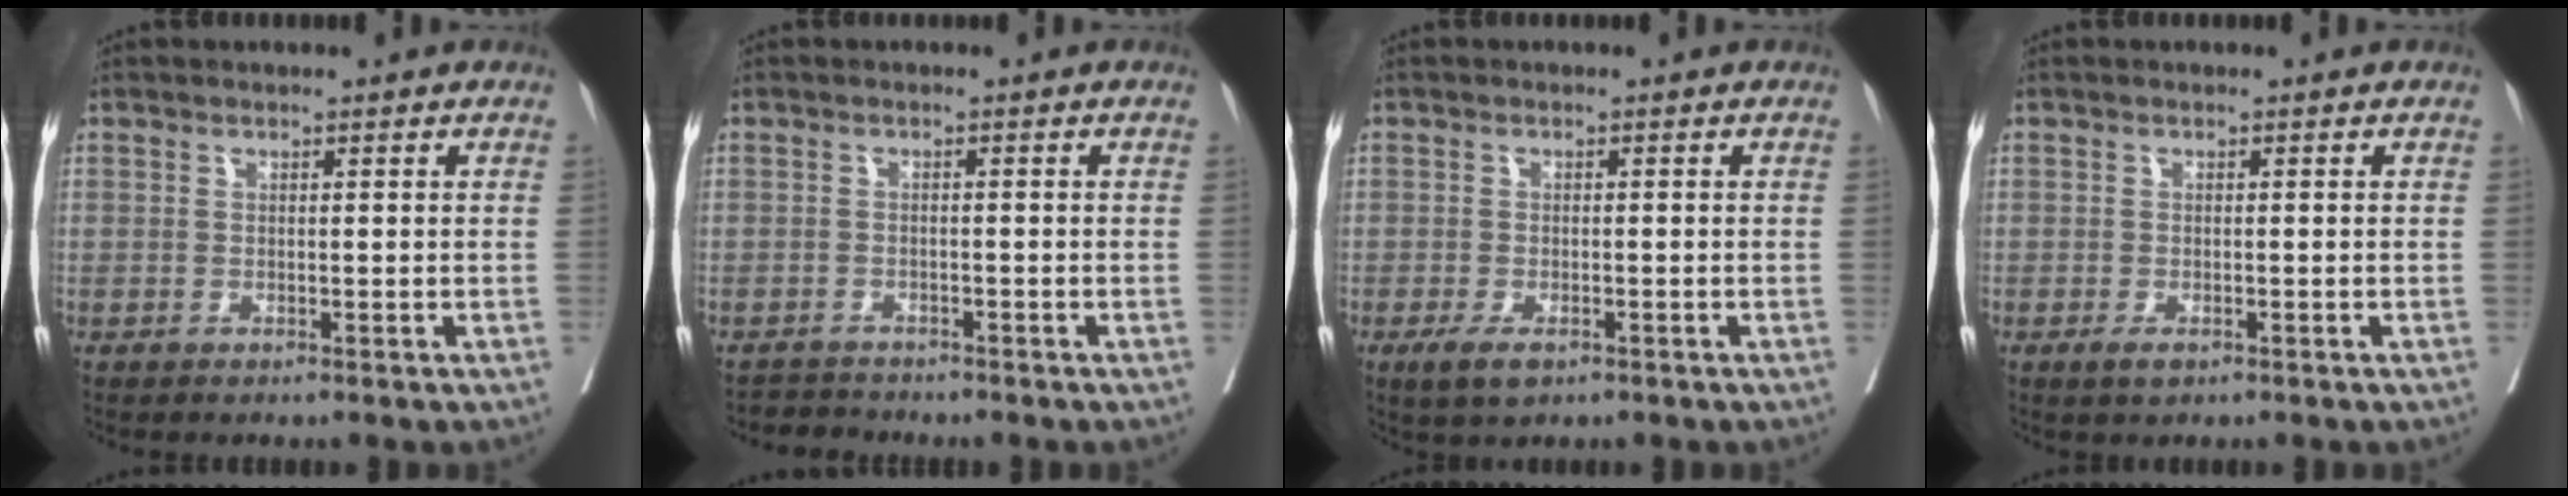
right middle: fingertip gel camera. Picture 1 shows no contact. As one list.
[{"total": 2.4, "force": [-2.3, 0.4, -0.7], "torque": [0.012, -0.010, -0.041]}, {"total": 3.5, "force": [-2.0, 1.4, 2.6], "torque": [-0.049, -0.005, -0.029]}, {"total": 1.7, "force": [-0.9, 0.7, 1.2], "torque": [-0.022, -0.002, -0.012]}]